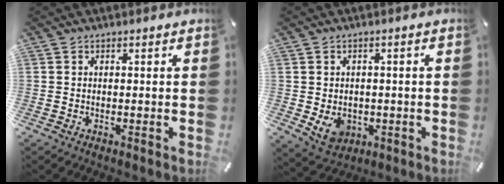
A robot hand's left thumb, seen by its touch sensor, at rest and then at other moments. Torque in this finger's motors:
{"motor_torque": [1.12, 1.13, 0.07, 0.00, 0.01]}